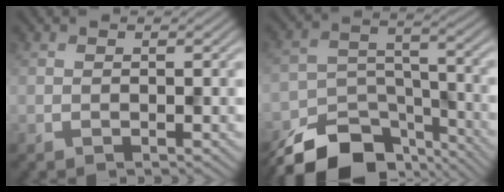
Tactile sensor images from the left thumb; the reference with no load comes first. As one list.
[{"total": 14.0, "force": [-10.8, 6.5, 6.0], "torque": [-0.120, -0.023, -0.174]}]